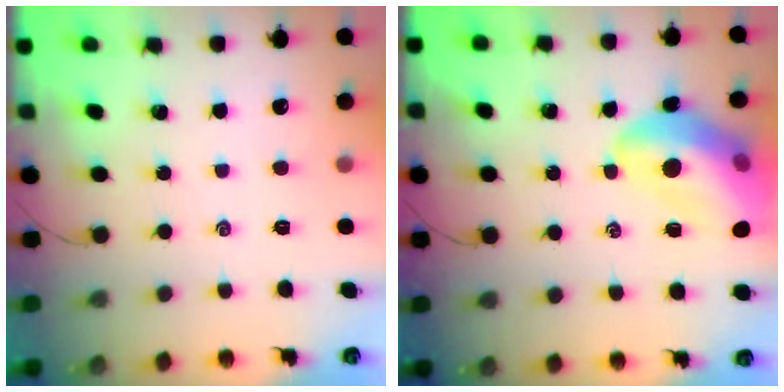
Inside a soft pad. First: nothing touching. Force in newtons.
{"total": 17.9, "press": 17.6, "slide": 3.3}